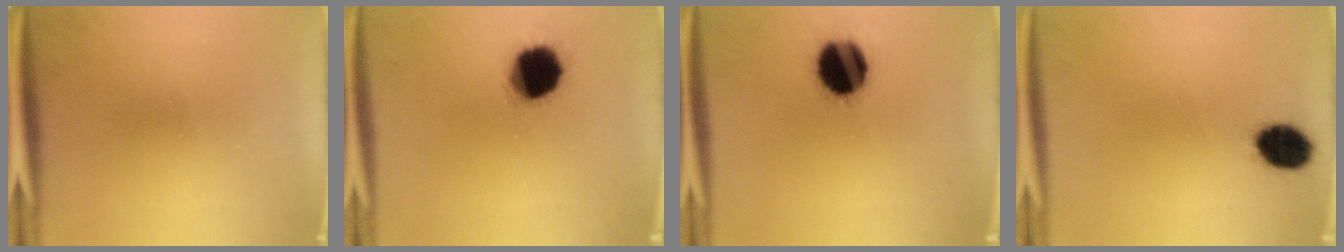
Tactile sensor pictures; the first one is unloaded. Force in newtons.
{"total": 14.2}
{"total": 15.0}
{"total": 8.0}